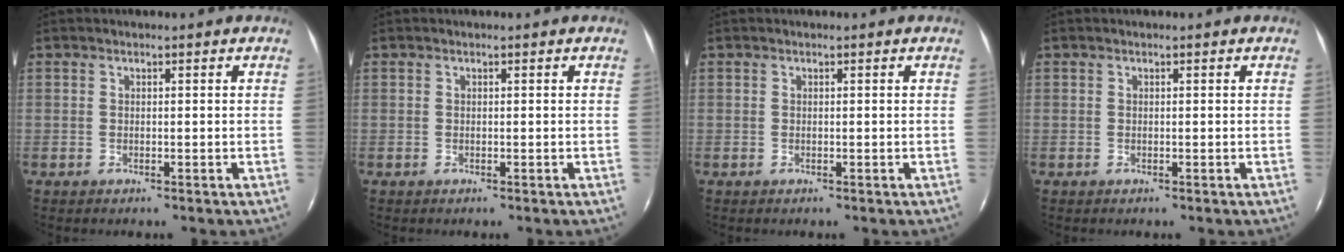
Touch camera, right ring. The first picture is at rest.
{"total": 0.0}
{"total": 0.0}
{"total": 0.0}